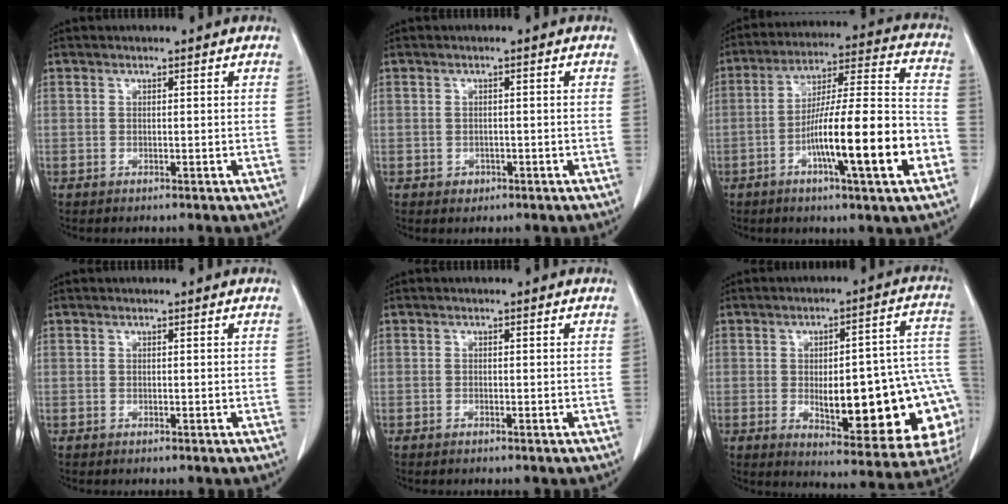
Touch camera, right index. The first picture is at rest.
{"total": 2.3, "force": [-0.8, 2.0, 0.8], "torque": [-0.010, 0.007, -0.003]}
{"total": 18.8, "force": [-6.2, 1.5, 17.6], "torque": [-0.277, 0.005, -0.096]}
{"total": 0.0}
{"total": 0.5, "force": [-0.3, 0.3, 0.4], "torque": [-0.010, -0.001, -0.004]}
{"total": 24.8, "force": [-4.5, 7.6, 23.2], "torque": [-0.216, 0.032, -0.033]}